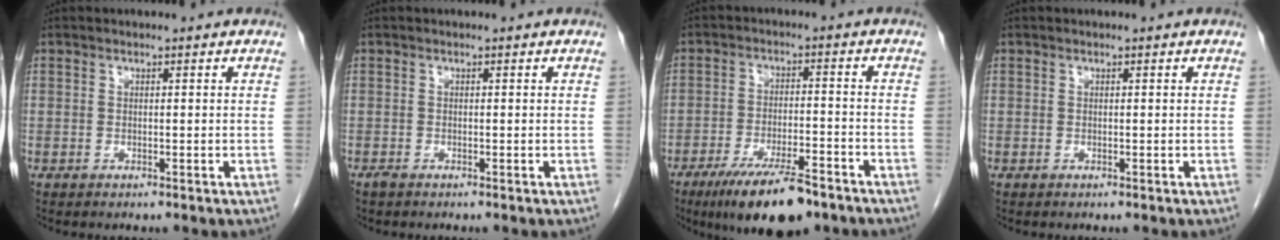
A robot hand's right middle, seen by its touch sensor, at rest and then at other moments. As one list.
[{"total": 0.6, "force": [-0.5, 0.1, 0.2], "torque": [-0.010, -0.001, -0.010]}, {"total": 11.8, "force": [-8.4, 2.7, 7.9], "torque": [-0.132, -0.020, -0.139]}, {"total": 0.0}]